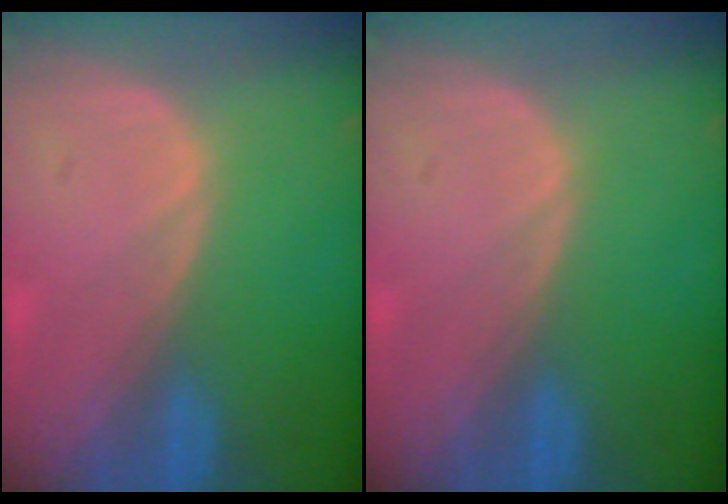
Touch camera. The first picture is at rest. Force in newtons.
{"total": 0.0}